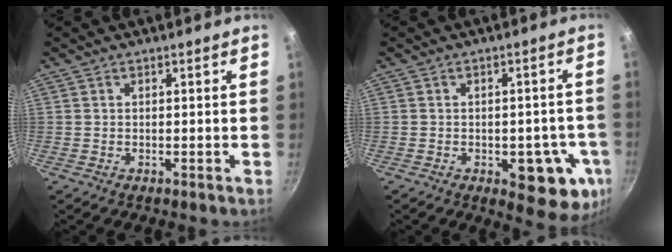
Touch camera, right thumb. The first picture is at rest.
{"total": 12.0, "force": [-3.6, 5.9, 9.8], "torque": [-0.071, 0.003, -0.041]}